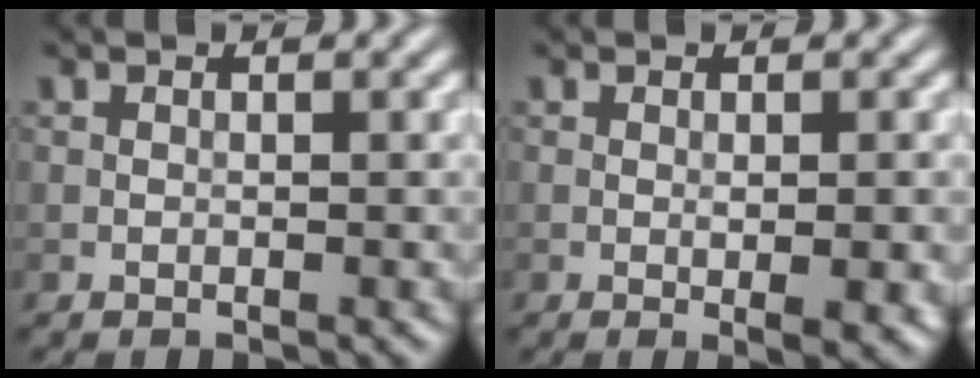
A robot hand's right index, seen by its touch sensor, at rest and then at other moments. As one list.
[{"total": 2.9, "force": [-0.6, 0.6, 2.8], "torque": [-0.042, -0.006, -0.006]}]